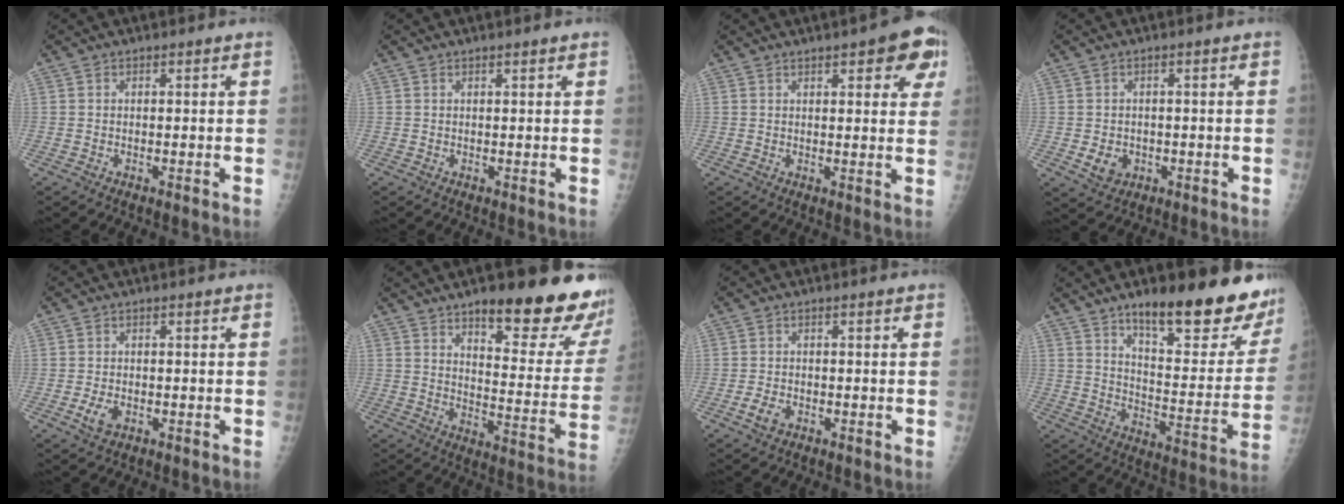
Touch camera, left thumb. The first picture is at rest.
{"total": 0.9, "force": [0.7, 0.1, 0.6], "torque": [-0.006, 0.000, 0.011]}
{"total": 9.0, "force": [4.5, 3.0, 7.2], "torque": [-0.057, -0.009, 0.046]}
{"total": 3.8, "force": [-0.8, 3.2, 1.9], "torque": [-0.020, 0.001, -0.003]}
{"total": 3.0, "force": [-1.0, 1.8, 2.1], "torque": [-0.042, -0.001, -0.017]}
{"total": 23.5, "force": [15.7, 6.5, 16.2], "torque": [-0.171, -0.085, 0.210]}
{"total": 2.7, "force": [-1.3, 1.8, 1.7], "torque": [-0.033, 0.002, -0.021]}
{"total": 23.9, "force": [17.2, 6.8, 15.1], "torque": [-0.162, -0.095, 0.243]}